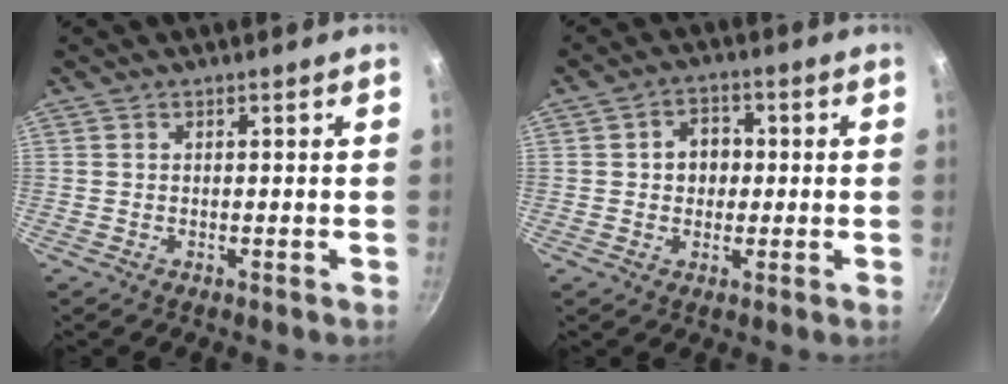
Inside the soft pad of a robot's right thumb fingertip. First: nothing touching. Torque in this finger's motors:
{"motor_torque": [0.02, 0.06, 0.06, -0.10, 0.08]}